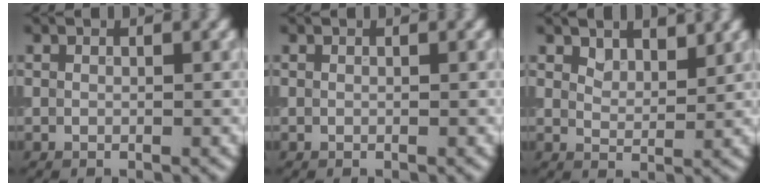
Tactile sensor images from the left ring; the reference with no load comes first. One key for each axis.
{"total": 0.0}
{"total": 1.8, "fx": 1.6, "fy": 0.6, "fz": 0.4, "tx": -0.011, "ty": -0.003, "tz": 0.031}